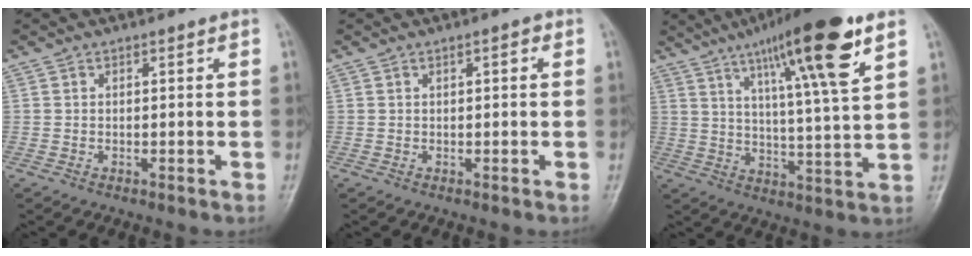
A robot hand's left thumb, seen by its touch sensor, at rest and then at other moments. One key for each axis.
{"total": 1.2, "fx": 0.4, "fy": 0.5, "fz": 1.1, "tx": -0.014, "ty": 0.003, "tz": 0.004}
{"total": 18.1, "fx": 10.0, "fy": 2.2, "fz": 15.0, "tx": -0.232, "ty": -0.036, "tz": 0.159}